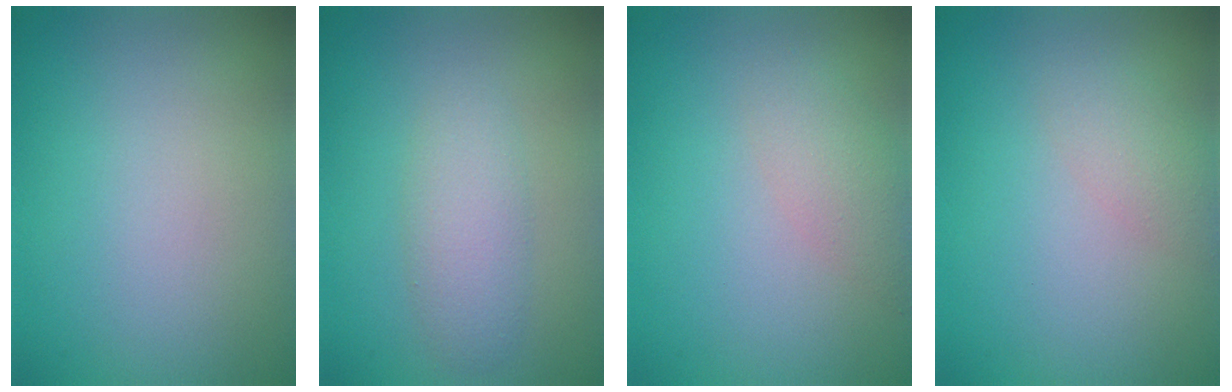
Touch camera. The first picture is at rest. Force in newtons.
{"total": 2.7, "press": 2.7, "slide": 0.1}
{"total": 2.4, "press": 2.4, "slide": 0.2}
{"total": 2.0, "press": 2.0, "slide": 0.1}